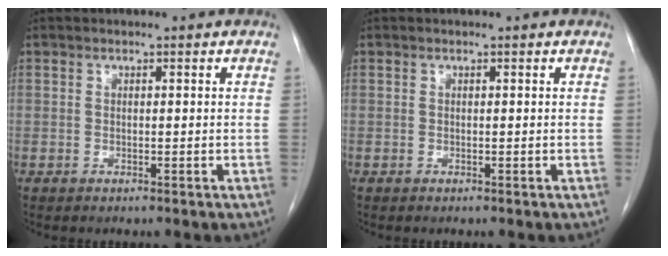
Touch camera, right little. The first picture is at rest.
{"total": 0.0}